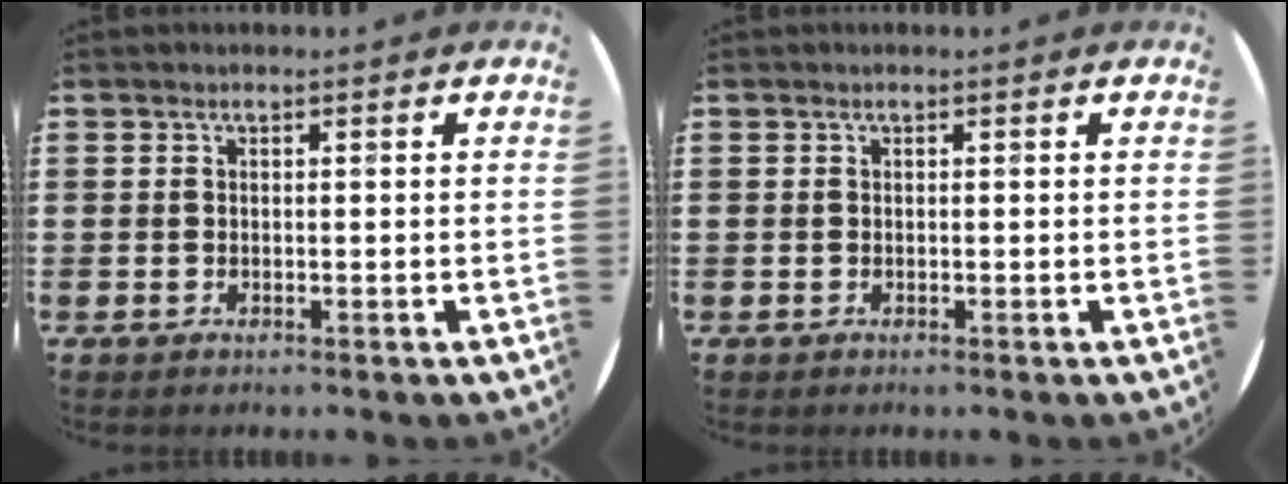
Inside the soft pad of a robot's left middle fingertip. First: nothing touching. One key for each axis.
{"total": 0.0}